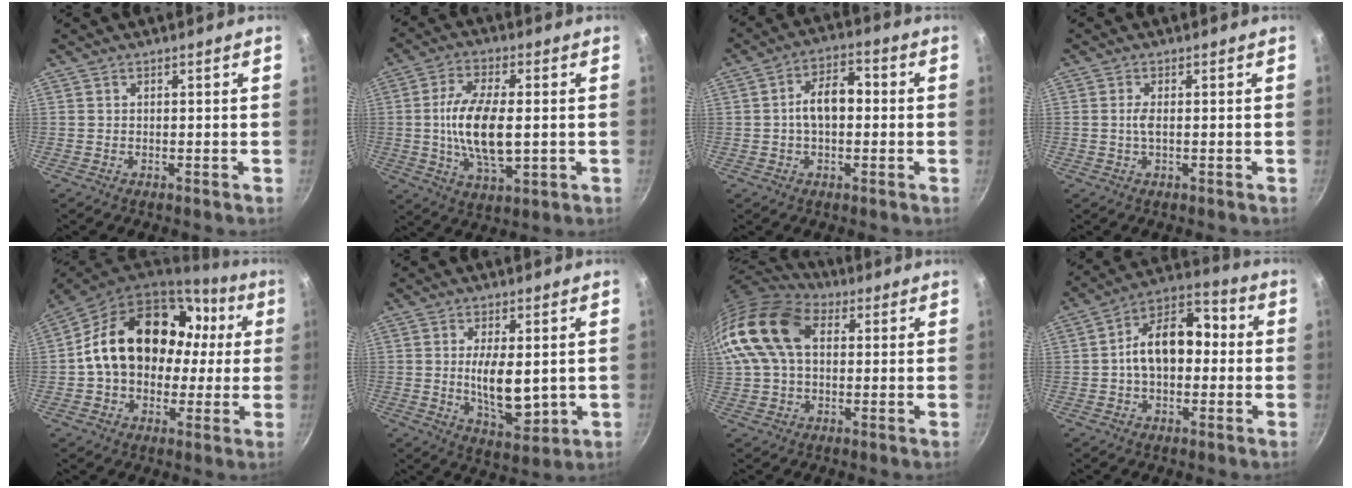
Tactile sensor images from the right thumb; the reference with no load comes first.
{"total": 13.7, "force": [-0.3, 6.1, 12.2], "torque": [-0.229, 0.000, -0.006]}
{"total": 8.2, "force": [-0.1, 4.9, 6.5], "torque": [-0.084, 0.028, -0.010]}
{"total": 1.8, "force": [0.0, 0.6, 1.7], "torque": [-0.041, 0.002, -0.002]}
{"total": 23.4, "force": [3.0, 17.1, 15.8], "torque": [-0.240, 0.048, 0.052]}
{"total": 10.2, "force": [0.4, 4.5, 9.1], "torque": [-0.145, -0.019, 0.020]}
{"total": 17.5, "force": [3.4, 11.7, 12.6], "torque": [-0.238, 0.028, 0.048]}
{"total": 14.3, "force": [0.0, 9.4, 10.8], "torque": [-0.131, 0.046, -0.016]}